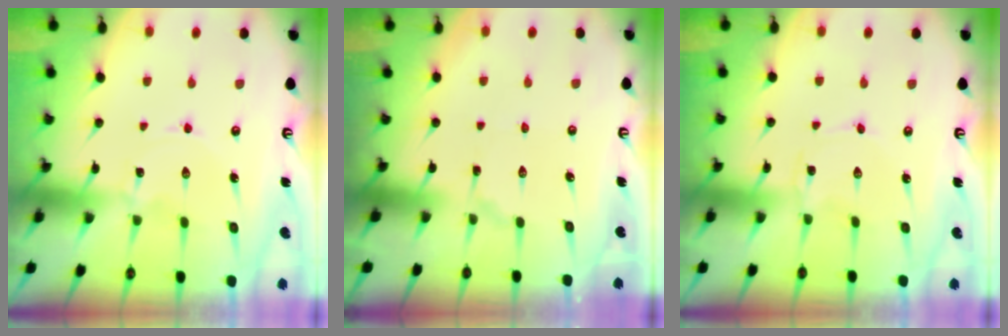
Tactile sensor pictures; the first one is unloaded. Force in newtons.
{"total": 3.0, "press": 2.9, "slide": 0.3}
{"total": 2.4, "press": 2.4, "slide": 0.3}